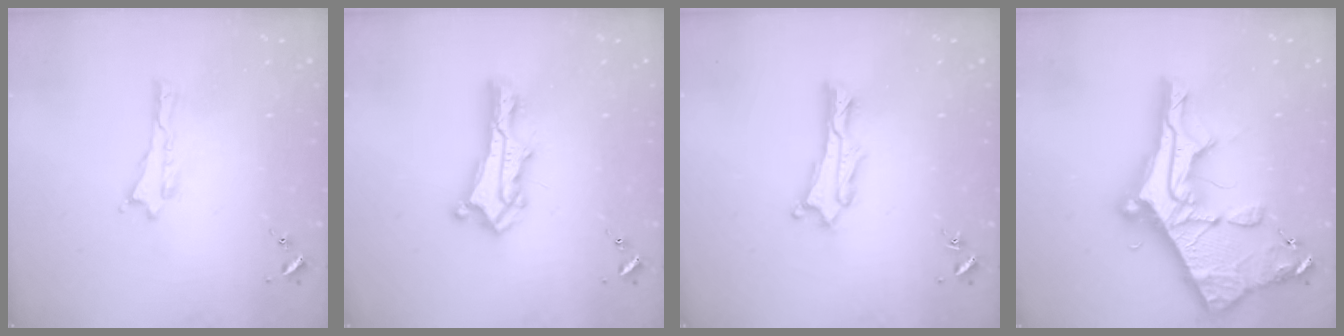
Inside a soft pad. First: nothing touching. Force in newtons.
{"total": 6.7, "press": 6.7, "slide": 0.5}
{"total": 1.1, "press": 1.1, "slide": 0.2}
{"total": 14.3, "press": 14.2, "slide": 1.4}